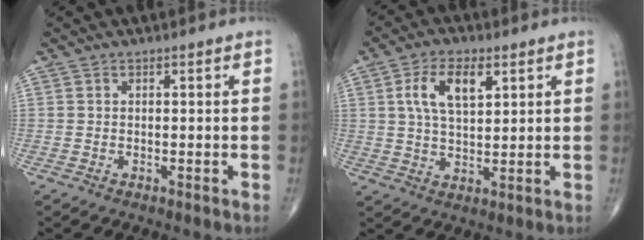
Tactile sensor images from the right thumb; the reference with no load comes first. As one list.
[{"total": 8.9, "force": [3.2, 4.4, 7.0], "torque": [-0.120, -0.006, 0.059]}]